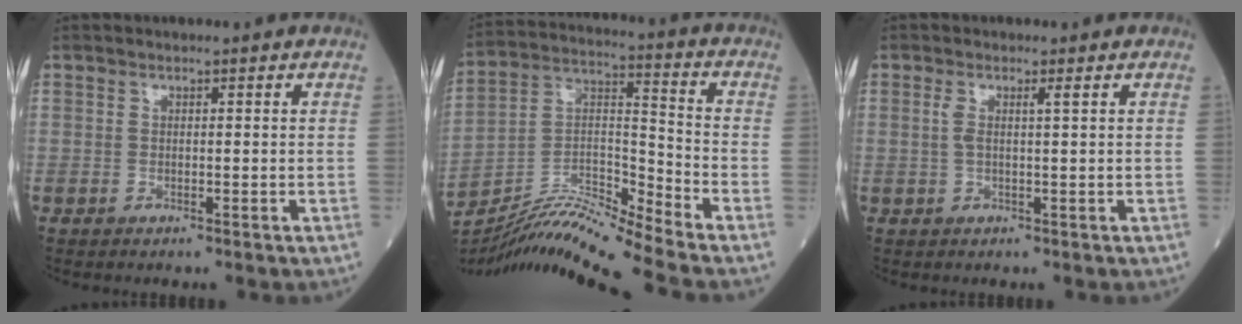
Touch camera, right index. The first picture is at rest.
{"total": 14.2, "force": [-13.1, -2.3, 5.1], "torque": [-0.094, 0.021, -0.238]}
{"total": 2.0, "force": [0.6, 0.0, 1.9], "torque": [-0.048, 0.013, 0.013]}